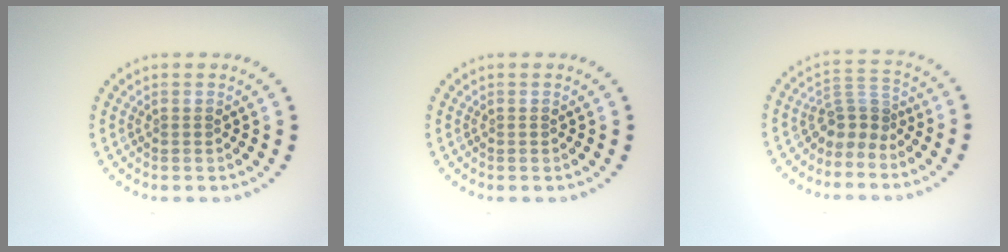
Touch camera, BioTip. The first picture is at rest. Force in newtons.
{"total": 0.0}
{"total": 2.8, "press": 1.8, "slide": 2.2}